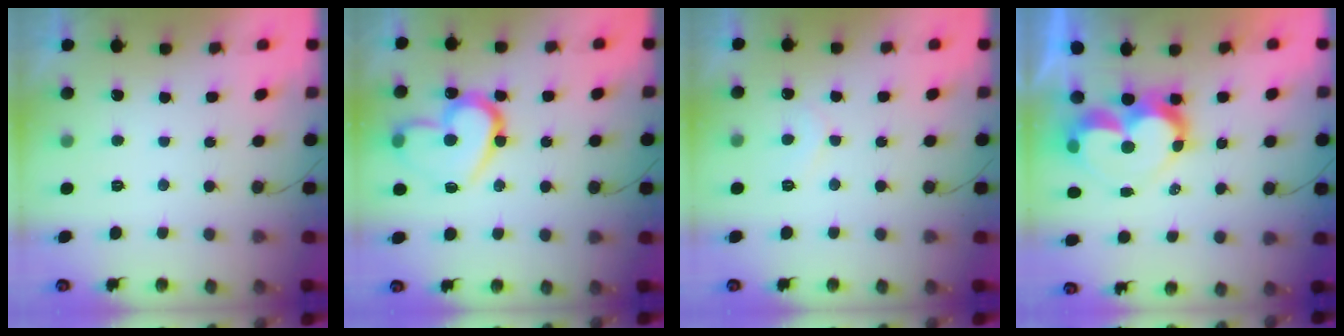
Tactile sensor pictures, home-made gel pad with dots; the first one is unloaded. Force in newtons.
{"total": 17.0, "press": 16.9, "slide": 2.3}
{"total": 5.1, "press": 5.1, "slide": 0.5}
{"total": 11.5, "press": 11.4, "slide": 0.8}